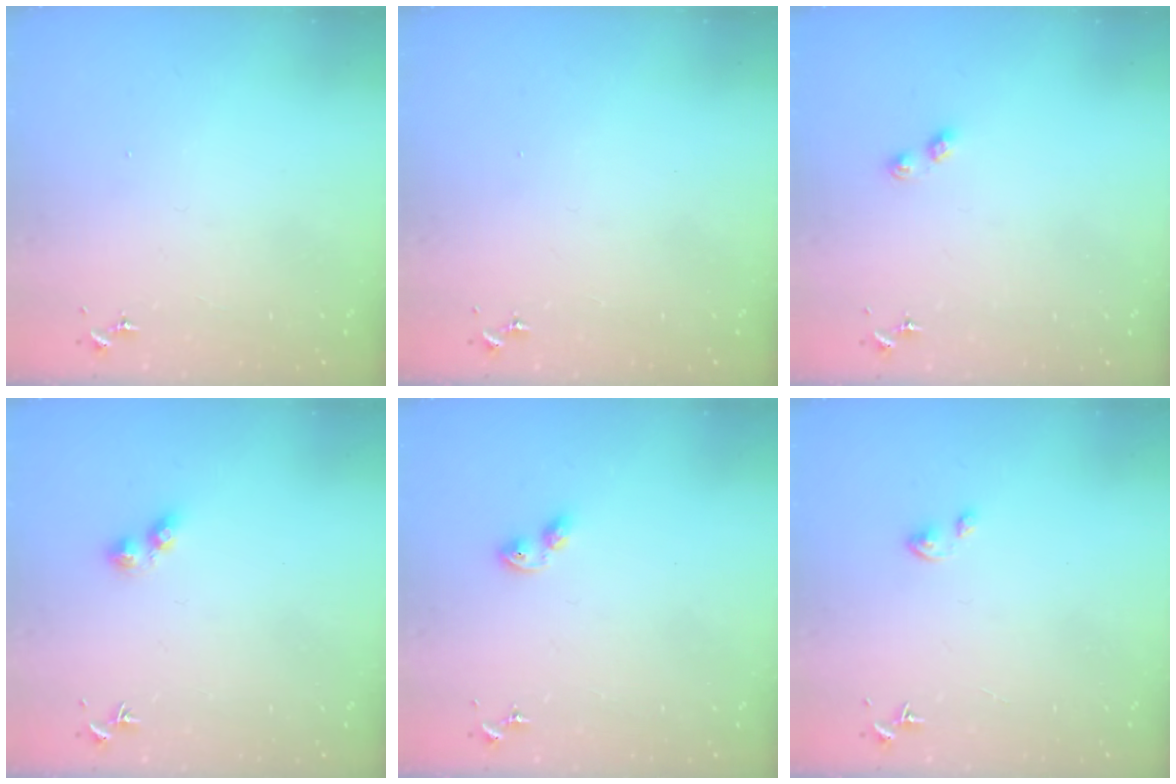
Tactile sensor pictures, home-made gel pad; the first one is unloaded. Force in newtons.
{"total": 0.0}
{"total": 3.7, "press": 3.6, "slide": 0.4}
{"total": 3.2, "press": 3.1, "slide": 0.5}
{"total": 4.3, "press": 4.2, "slide": 1.0}
{"total": 1.8, "press": 1.8, "slide": 0.1}